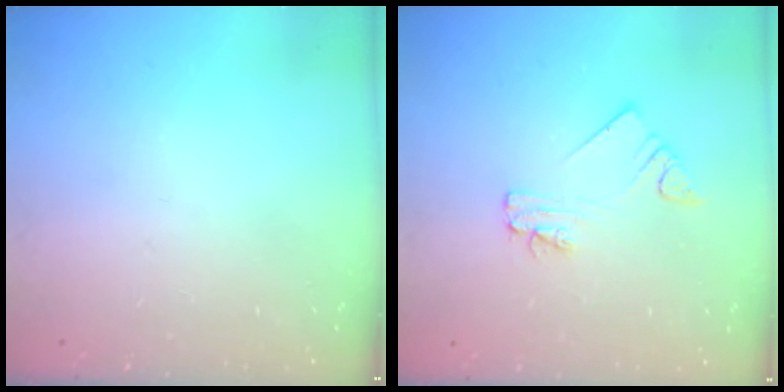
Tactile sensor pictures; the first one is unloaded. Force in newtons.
{"total": 2.0, "press": 2.0, "slide": 0.1}